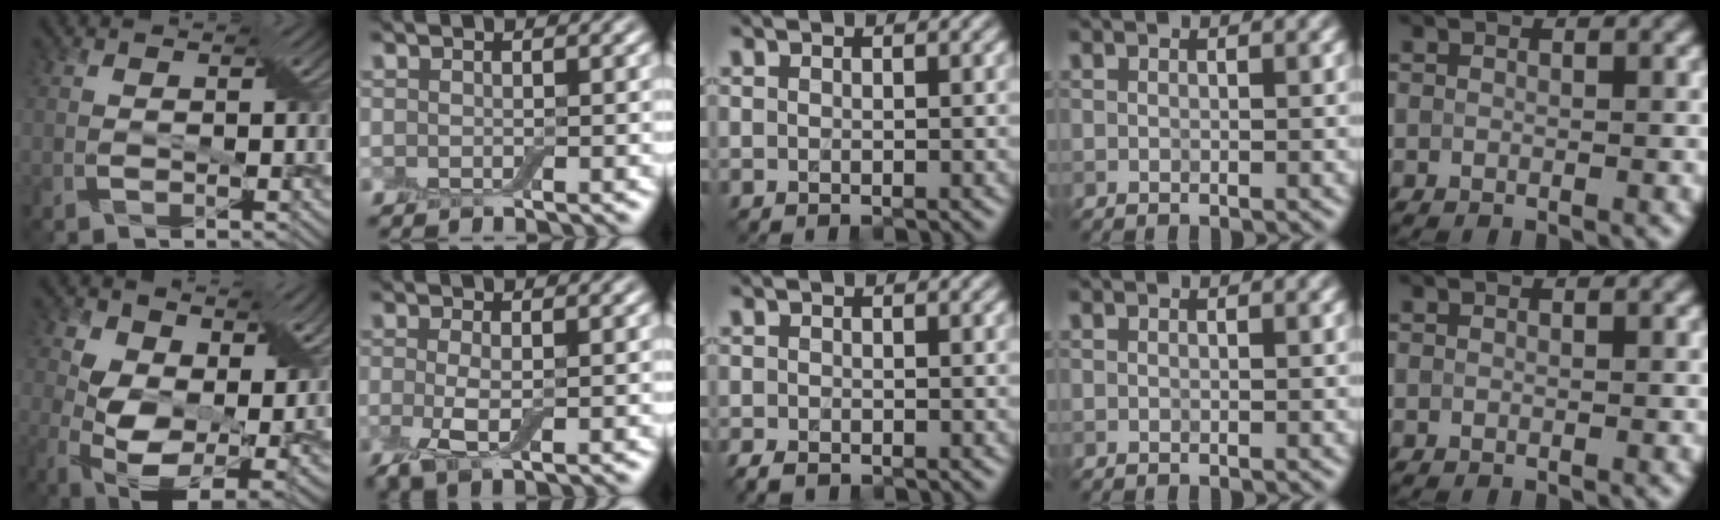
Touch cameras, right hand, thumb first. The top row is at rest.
{"thumb": {"total": 13.4, "force": [3.8, 8.4, 9.7], "torque": [-0.203, -0.029, 0.080]}, "index": {"total": 3.0, "force": [-0.3, 1.2, 2.8], "torque": [-0.068, -0.009, -0.008]}, "middle": {"total": 1.7, "force": [-1.4, 0.6, 0.8], "torque": [-0.020, -0.011, -0.028]}}